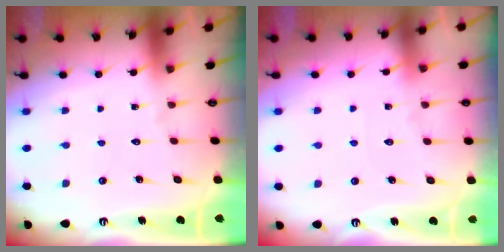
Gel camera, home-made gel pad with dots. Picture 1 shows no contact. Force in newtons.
{"total": 4.9, "press": 4.8, "slide": 0.6}